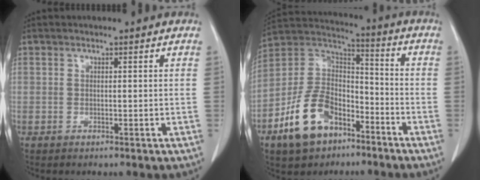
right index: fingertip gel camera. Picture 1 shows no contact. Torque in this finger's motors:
{"motor_torque": [0.00, -0.10, 0.04, 0.00]}